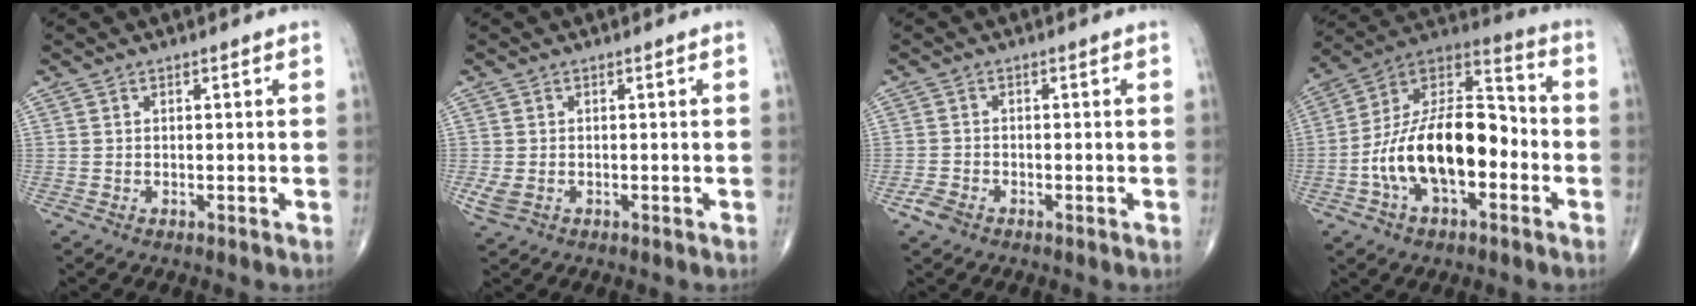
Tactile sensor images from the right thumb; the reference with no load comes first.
{"total": 2.5, "force": [-0.6, 1.8, 1.6], "torque": [-0.039, 0.000, -0.007]}
{"total": 2.6, "force": [-1.6, 1.6, 1.2], "torque": [-0.026, 0.005, -0.030]}
{"total": 20.6, "force": [-4.6, 10.8, 17.0], "torque": [-0.278, 0.051, -0.084]}